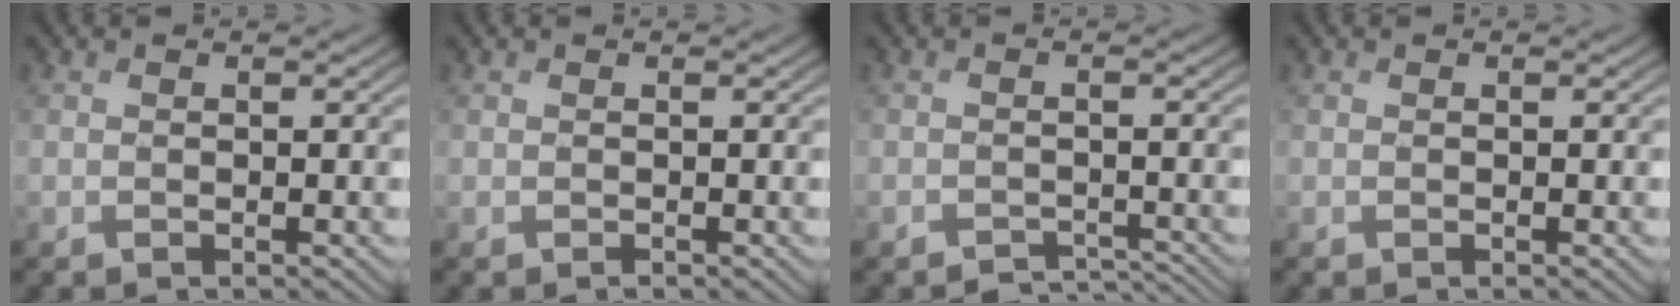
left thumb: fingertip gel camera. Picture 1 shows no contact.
{"total": 0.0}
{"total": 2.8, "force": [-2.7, 0.6, 0.7], "torque": [-0.008, -0.004, -0.043]}
{"total": 0.0}